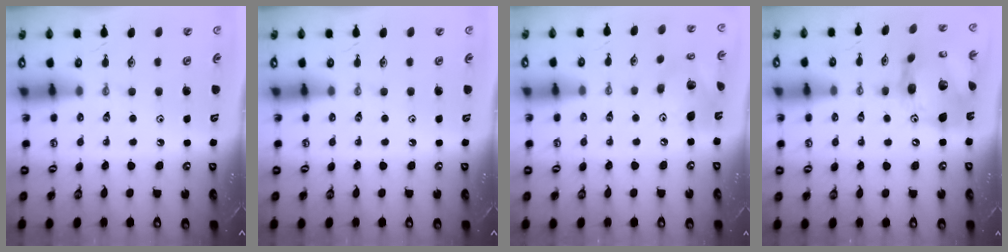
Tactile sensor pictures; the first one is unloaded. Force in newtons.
{"total": 0.0}
{"total": 13.4, "press": 13.1, "slide": 2.7}
{"total": 19.2, "press": 19.1, "slide": 2.0}